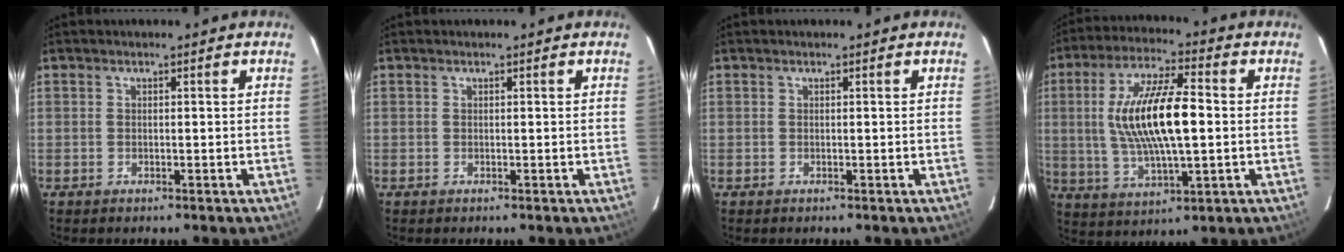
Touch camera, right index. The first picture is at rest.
{"total": 0.0}
{"total": 0.0}
{"total": 16.0, "force": [0.7, 4.9, 15.2], "torque": [-0.290, 0.007, 0.018]}